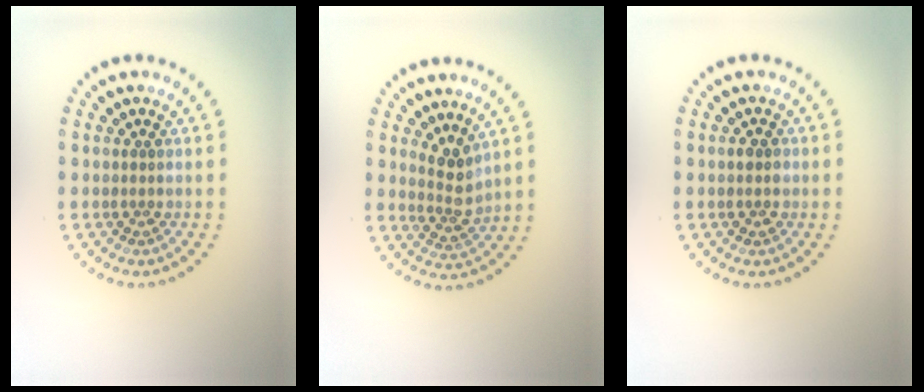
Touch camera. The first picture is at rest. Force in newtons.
{"total": 2.5, "press": 1.9, "slide": 1.6}
{"total": 1.4, "press": 1.4, "slide": 0.3}